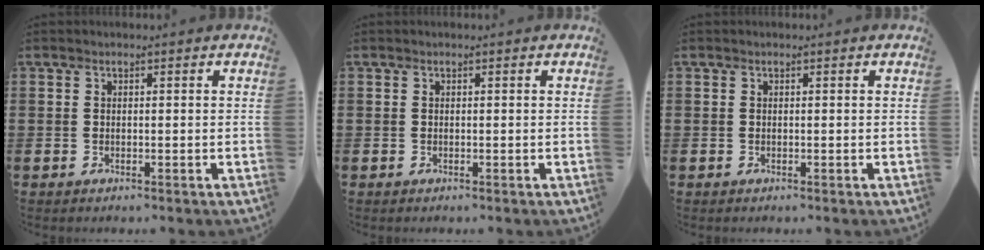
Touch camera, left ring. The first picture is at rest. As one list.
[{"total": 0.0}, {"total": 0.0}]